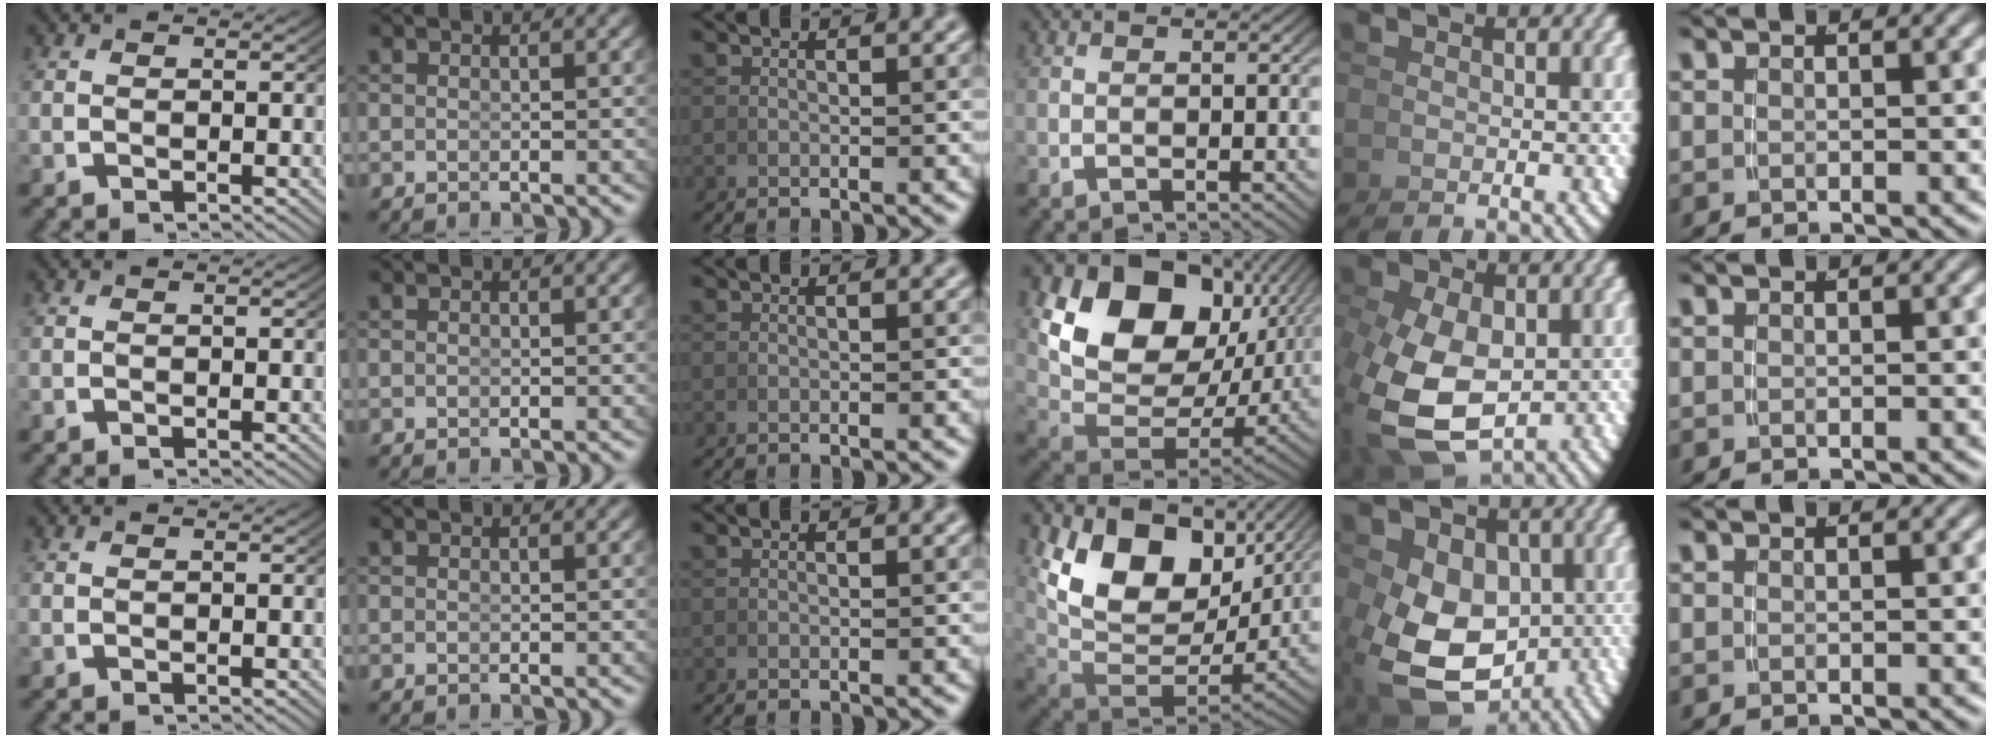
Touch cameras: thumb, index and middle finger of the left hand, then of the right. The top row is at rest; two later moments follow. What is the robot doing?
{"motion": "grasp_and_lifting", "object": "coin"}